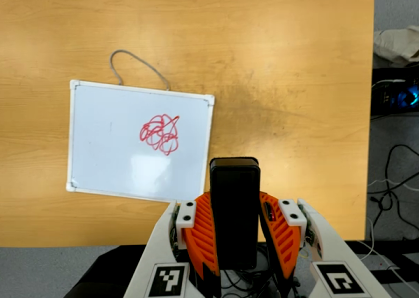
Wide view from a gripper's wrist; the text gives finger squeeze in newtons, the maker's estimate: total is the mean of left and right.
{"total": 4.1, "left": 2.8, "right": 5.4}